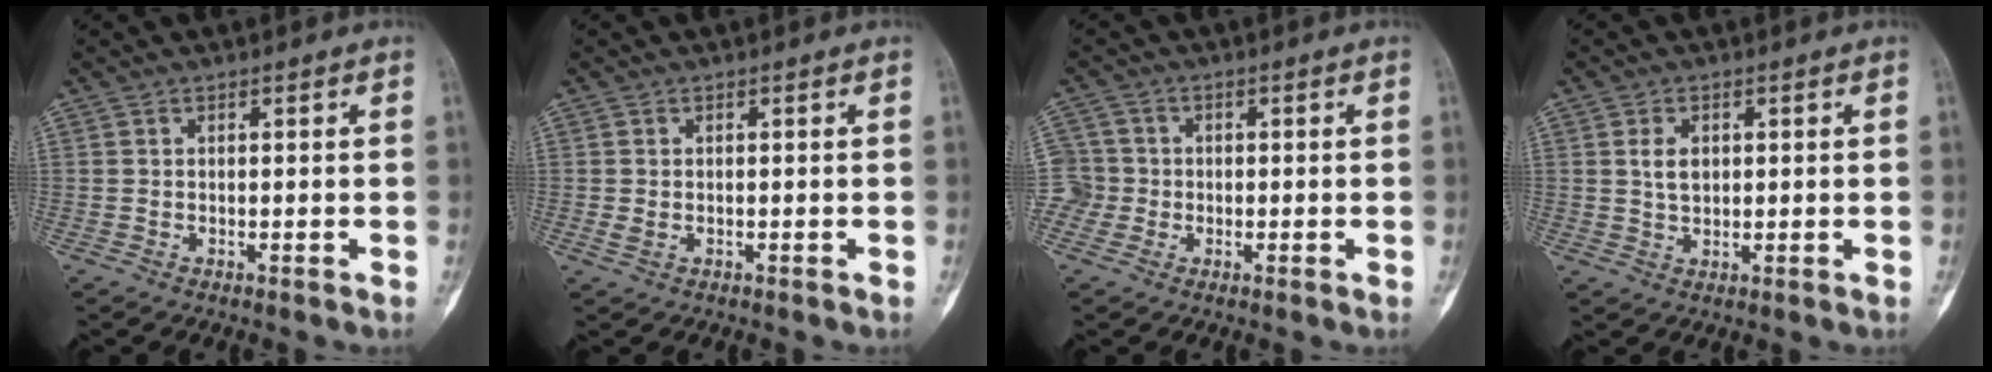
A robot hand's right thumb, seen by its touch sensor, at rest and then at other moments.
{"total": 1.4, "force": [-0.2, 1.0, 1.0], "torque": [-0.021, 0.003, -0.003]}
{"total": 4.8, "force": [-0.7, 4.7, 0.3], "torque": [0.014, 0.013, -0.020]}
{"total": 3.7, "force": [0.9, 2.5, 2.6], "torque": [-0.038, -0.003, 0.019]}